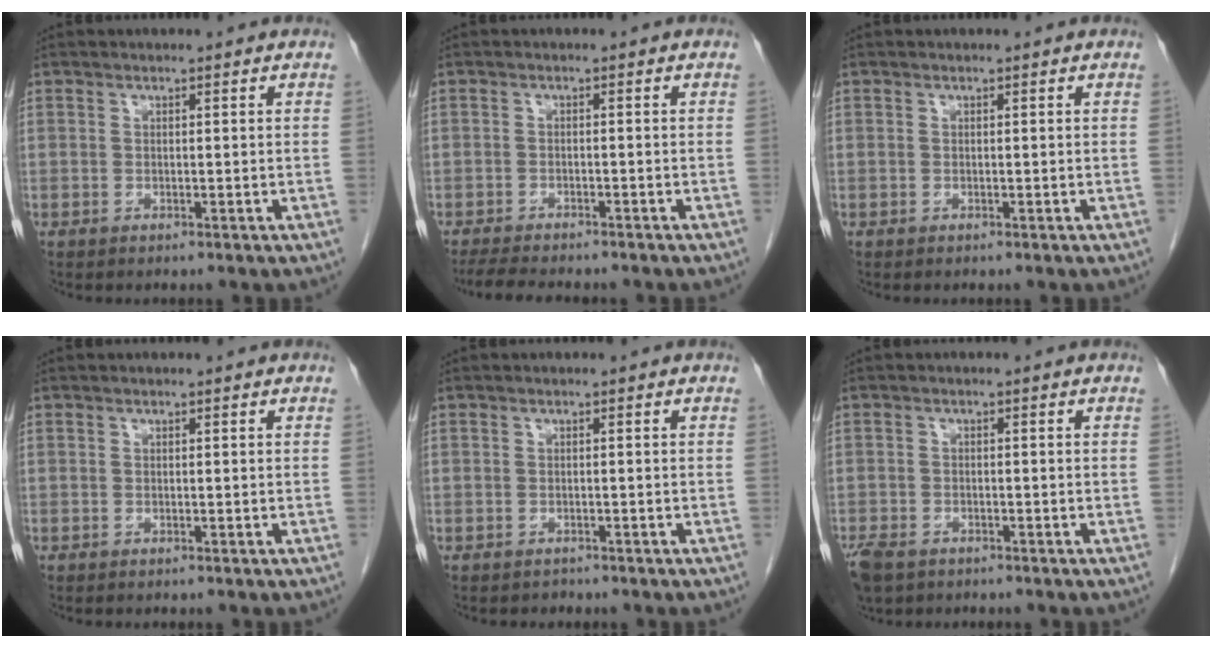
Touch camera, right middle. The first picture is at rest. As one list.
[{"total": 7.2, "force": [-6.3, 1.2, 3.3], "torque": [-0.055, -0.015, -0.096]}, {"total": 0.0}, {"total": 0.0}, {"total": 0.7, "force": [-0.6, 0.4, -0.1], "torque": [-0.010, -0.002, -0.012]}, {"total": 5.9, "force": [-4.1, 3.3, 2.7], "torque": [-0.058, -0.008, -0.070]}]